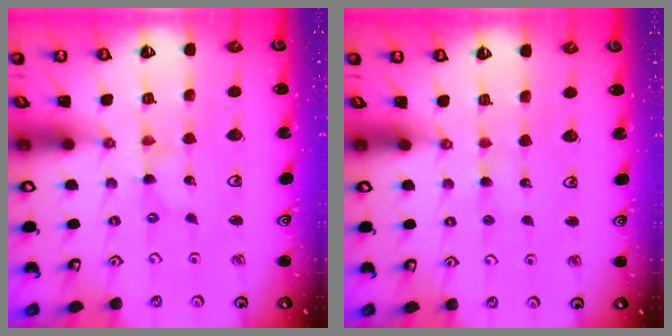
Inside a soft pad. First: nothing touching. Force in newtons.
{"total": 2.5, "press": 2.5, "slide": 0.4}